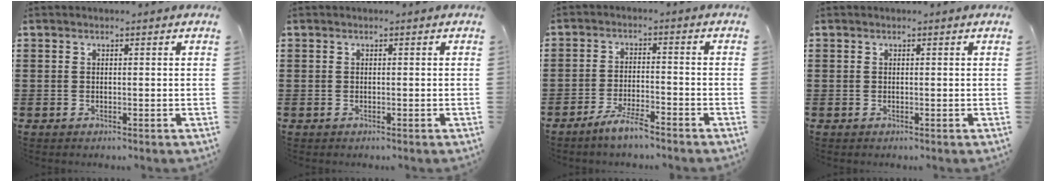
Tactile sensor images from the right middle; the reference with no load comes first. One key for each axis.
{"total": 0.0}
{"total": 4.3, "fx": -3.5, "fy": 0.5, "fz": 2.4, "tx": -0.053, "ty": 0.000, "tz": -0.068}
{"total": 0.0}